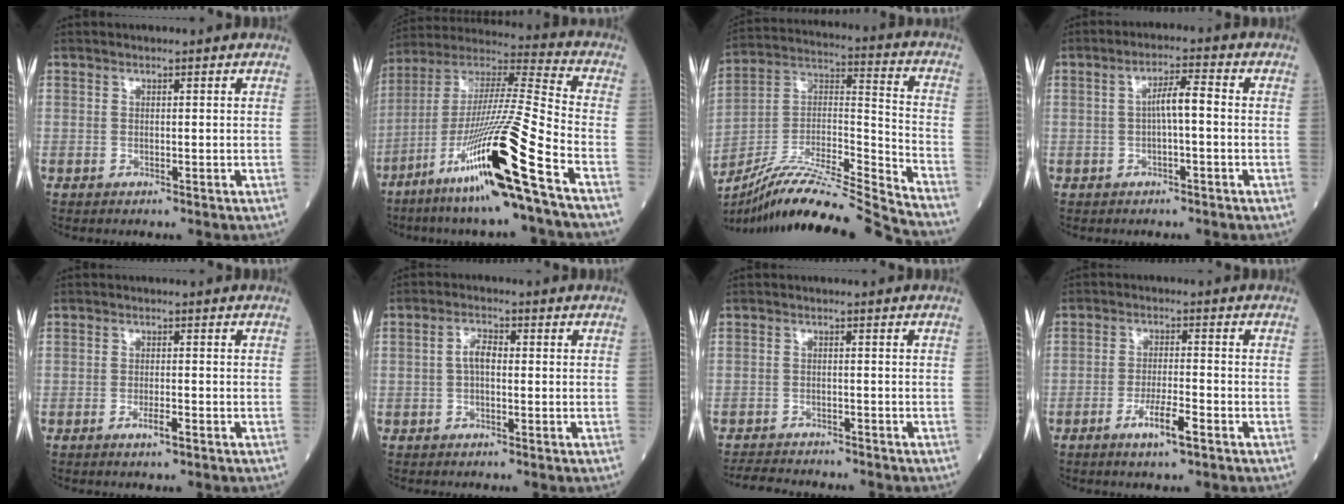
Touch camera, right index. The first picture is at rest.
{"total": 21.9, "force": [-10.5, -1.2, 19.2], "torque": [-0.373, -0.043, -0.201]}
{"total": 23.2, "force": [-21.1, -1.4, 9.4], "torque": [-0.187, -0.002, -0.356]}
{"total": 4.0, "force": [-0.2, 0.5, 4.0], "torque": [-0.071, 0.010, -0.001]}
{"total": 2.1, "force": [-1.1, 0.3, 1.8], "torque": [-0.030, -0.001, -0.018]}
{"total": 2.8, "force": [-0.1, 1.3, 2.5], "torque": [-0.051, 0.010, -0.003]}
{"total": 6.3, "force": [-6.0, 0.9, 1.8], "torque": [-0.028, -0.013, -0.095]}
{"total": 5.1, "force": [-2.7, 0.5, 4.3], "torque": [-0.081, -0.005, -0.050]}